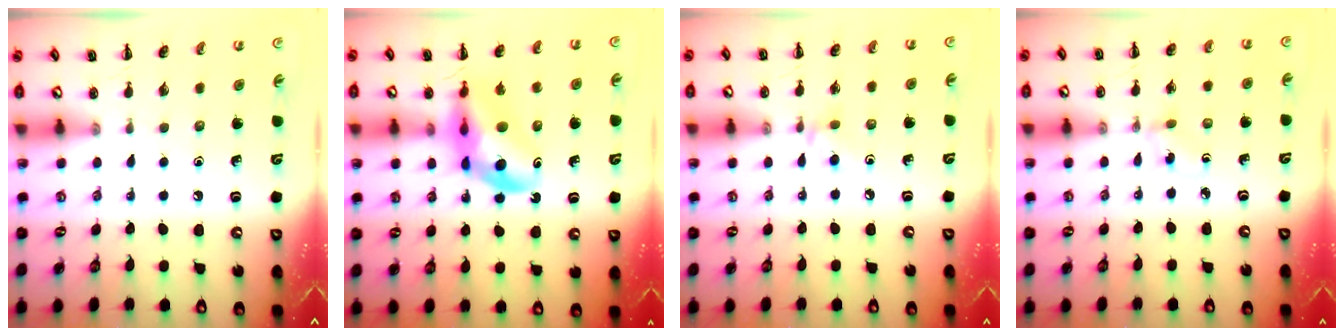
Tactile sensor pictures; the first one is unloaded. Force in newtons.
{"total": 12.6, "press": 12.2, "slide": 3.2}
{"total": 4.6, "press": 4.3, "slide": 1.8}
{"total": 1.5, "press": 1.3, "slide": 0.8}